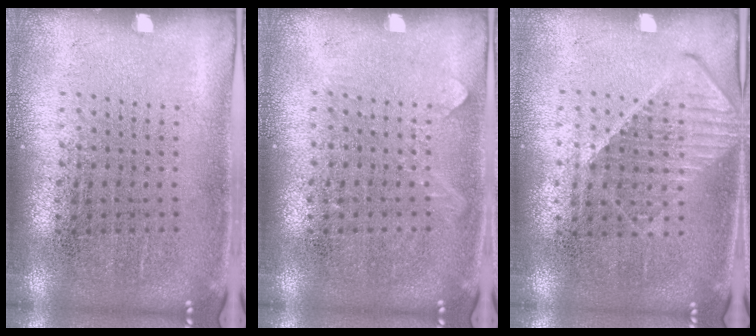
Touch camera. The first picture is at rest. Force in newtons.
{"total": 0.6, "press": 0.6, "slide": 0.1}
{"total": 1.1, "press": 1.1, "slide": 0.4}